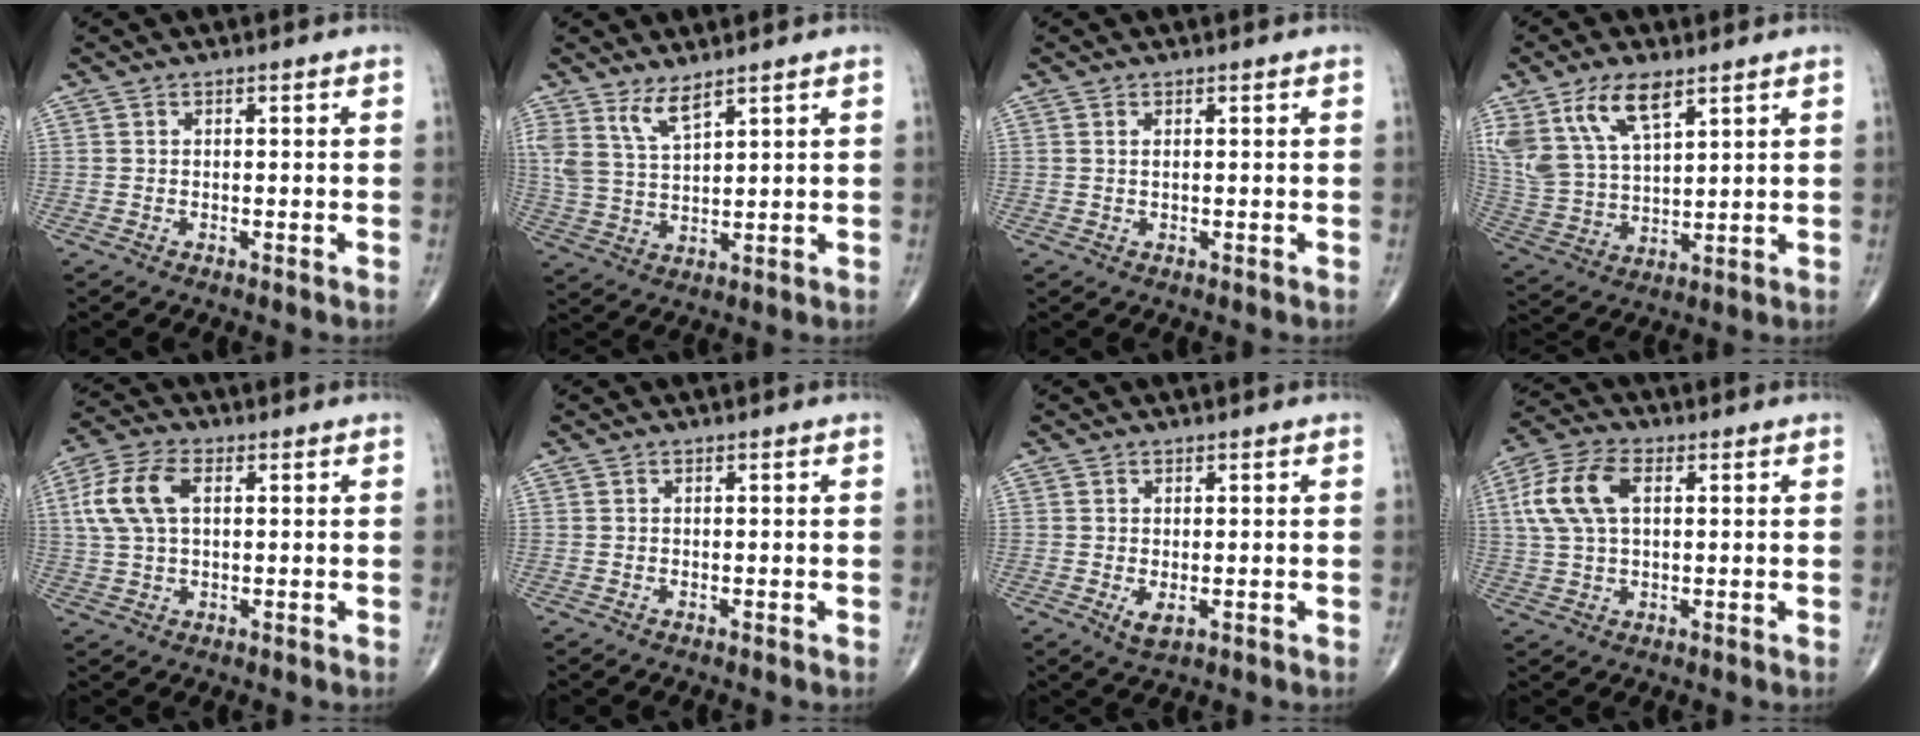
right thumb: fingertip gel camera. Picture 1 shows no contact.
{"total": 5.7, "force": [4.3, 1.4, 3.5], "torque": [-0.070, -0.031, 0.092]}
{"total": 0.7, "force": [0.3, 0.1, 0.6], "torque": [-0.017, 0.002, 0.006]}
{"total": 14.2, "force": [8.1, 6.5, 9.7], "torque": [-0.184, -0.022, 0.170]}
{"total": 9.7, "force": [2.2, 5.5, 7.7], "torque": [-0.169, 0.017, 0.039]}
{"total": 0.0}
{"total": 2.3, "force": [-0.4, 1.1, 2.0], "torque": [-0.033, -0.007, -0.001]}
{"total": 10.8, "force": [2.5, 6.2, 8.5], "torque": [-0.182, 0.018, 0.045]}